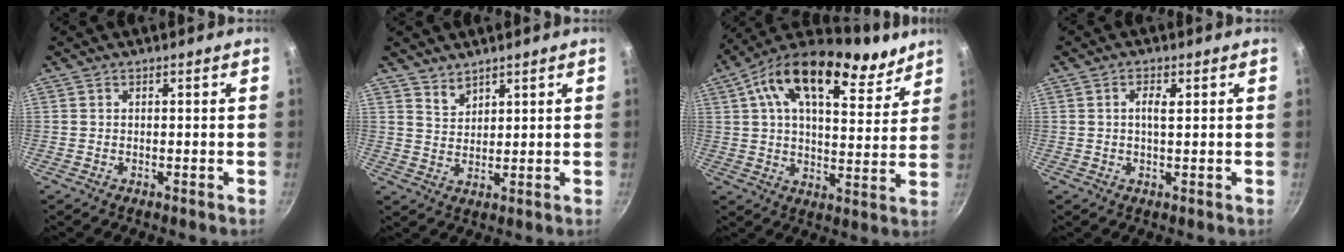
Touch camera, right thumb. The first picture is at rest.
{"total": 3.3, "force": [2.8, 1.6, 0.9], "torque": [-0.010, -0.013, 0.058]}
{"total": 20.9, "force": [12.6, 9.9, 13.4], "torque": [-0.196, -0.039, 0.193]}
{"total": 2.2, "force": [0.6, 0.7, 2.0], "torque": [-0.036, 0.002, 0.011]}